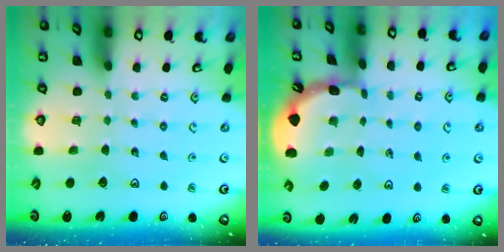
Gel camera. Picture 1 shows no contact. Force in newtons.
{"total": 1.7, "press": 1.6, "slide": 0.1}